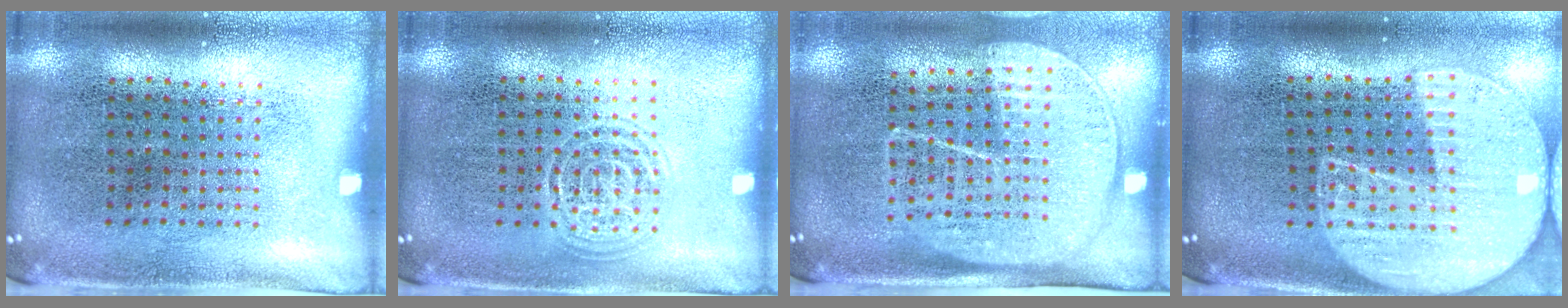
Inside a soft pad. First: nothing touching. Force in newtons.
{"total": 1.5, "press": 1.4, "slide": 0.1}
{"total": 1.7, "press": 1.4, "slide": 1.0}
{"total": 2.2, "press": 1.9, "slide": 1.1}